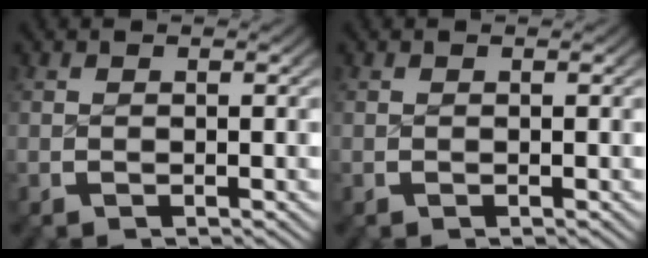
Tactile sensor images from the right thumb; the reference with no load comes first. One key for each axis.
{"total": 0.0}